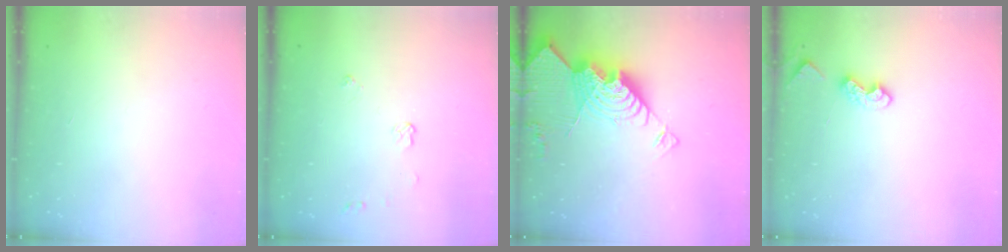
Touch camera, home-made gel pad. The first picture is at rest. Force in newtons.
{"total": 4.2, "press": 4.2, "slide": 0.7}
{"total": 20.8, "press": 20.6, "slide": 2.1}
{"total": 4.5, "press": 4.5, "slide": 0.6}